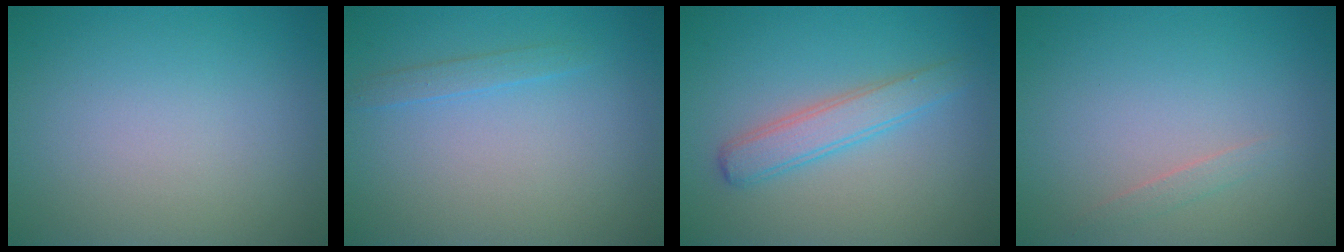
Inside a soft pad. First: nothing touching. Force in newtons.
{"total": 1.1, "press": 1.1, "slide": 0.1}
{"total": 2.9, "press": 2.9, "slide": 0.0}
{"total": 0.8, "press": 0.8, "slide": 0.0}